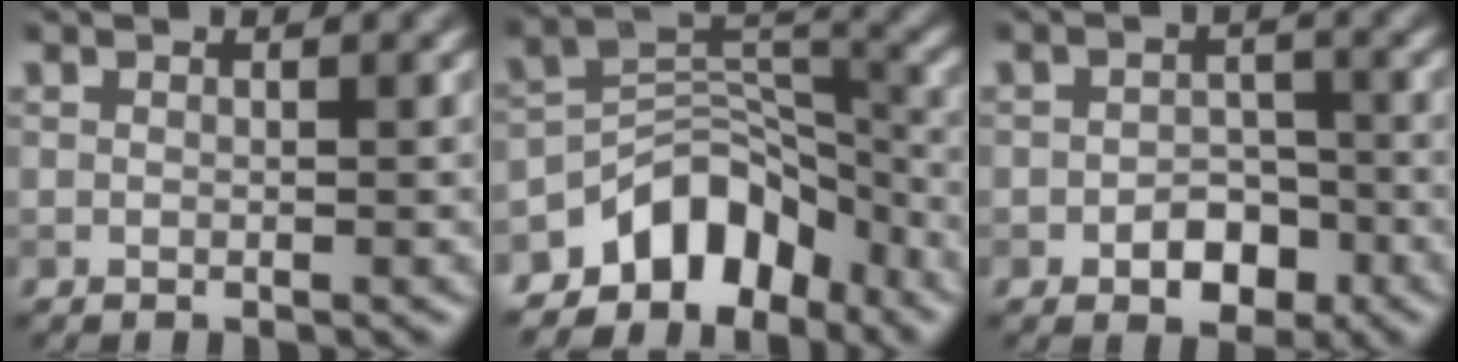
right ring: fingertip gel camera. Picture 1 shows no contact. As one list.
[{"total": 7.4, "force": [-5.0, 4.4, 3.1], "torque": [-0.017, 0.001, -0.091]}, {"total": 3.2, "force": [-1.5, 2.2, 1.8], "torque": [-0.017, 0.001, -0.024]}]